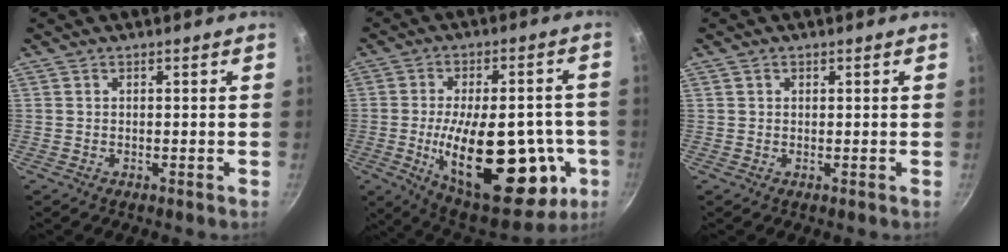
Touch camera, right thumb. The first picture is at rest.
{"total": 28.3, "force": [-6.2, 13.5, 24.1], "torque": [-0.326, 0.005, -0.072]}
{"total": 0.9, "force": [0.4, 0.7, 0.3], "torque": [-0.001, 0.002, 0.006]}